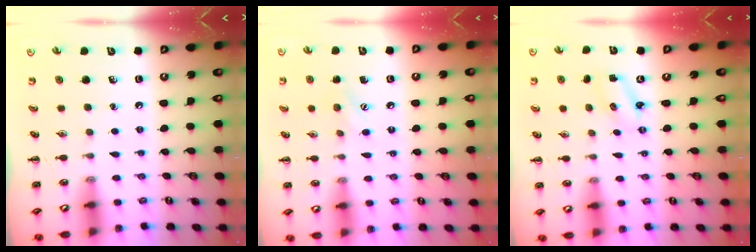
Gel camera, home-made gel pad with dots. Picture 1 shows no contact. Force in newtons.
{"total": 7.1, "press": 6.9, "slide": 1.5}
{"total": 2.3, "press": 2.2, "slide": 0.7}